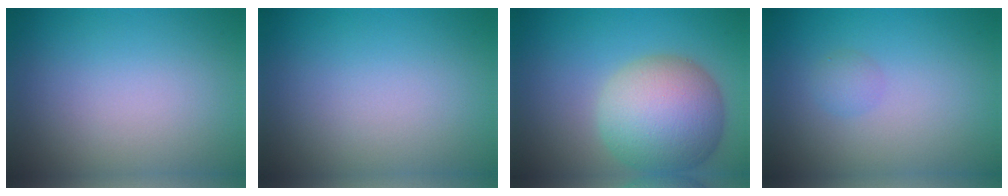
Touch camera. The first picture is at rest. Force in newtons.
{"total": 0.0}
{"total": 9.4, "press": 9.4, "slide": 0.3}
{"total": 1.1, "press": 1.1, "slide": 0.0}